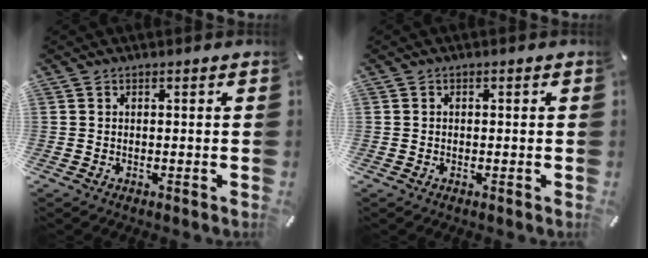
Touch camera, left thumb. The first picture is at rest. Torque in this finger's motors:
{"motor_torque": [-0.02, 0.10, 0.14, 0.06, -0.03]}